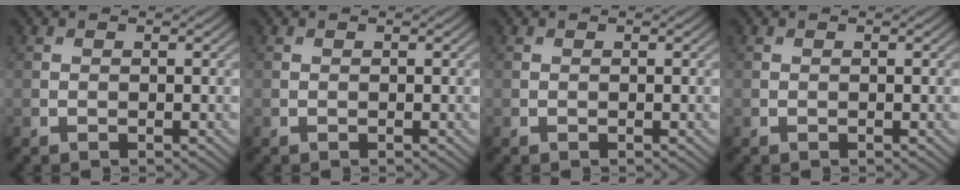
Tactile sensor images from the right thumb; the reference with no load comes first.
{"total": 0.0}
{"total": 0.0}
{"total": 0.0}